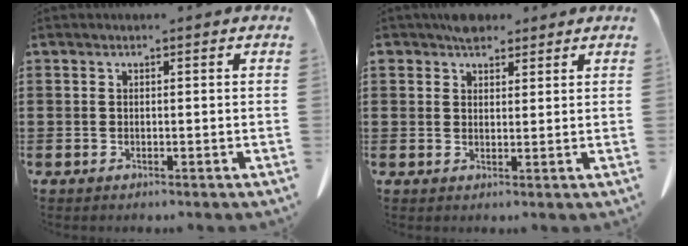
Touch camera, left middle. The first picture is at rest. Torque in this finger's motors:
{"motor_torque": [0.52, -0.31, 0.08, 0.05]}